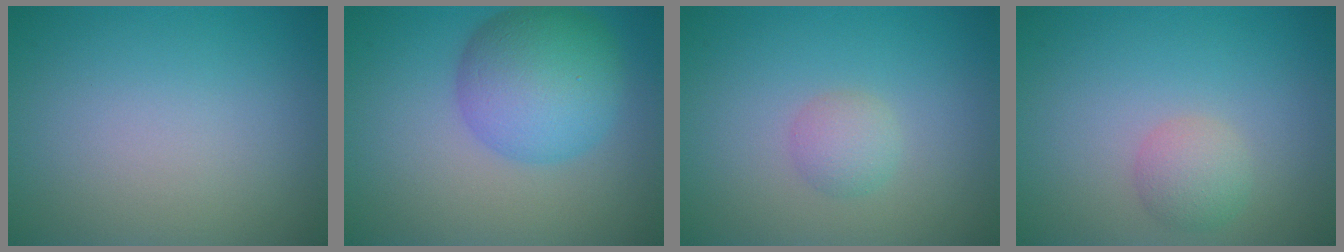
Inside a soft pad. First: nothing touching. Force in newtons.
{"total": 7.1, "press": 7.1, "slide": 0.2}
{"total": 1.6, "press": 1.6, "slide": 0.1}
{"total": 2.1, "press": 2.1, "slide": 0.2}